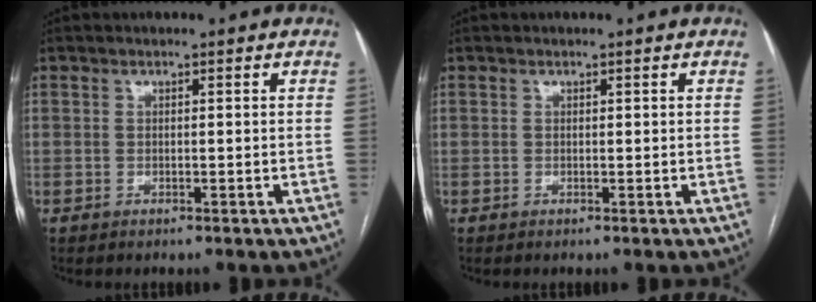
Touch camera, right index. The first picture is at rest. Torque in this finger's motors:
{"motor_torque": [0.08, 0.13, -0.02, 0.01]}